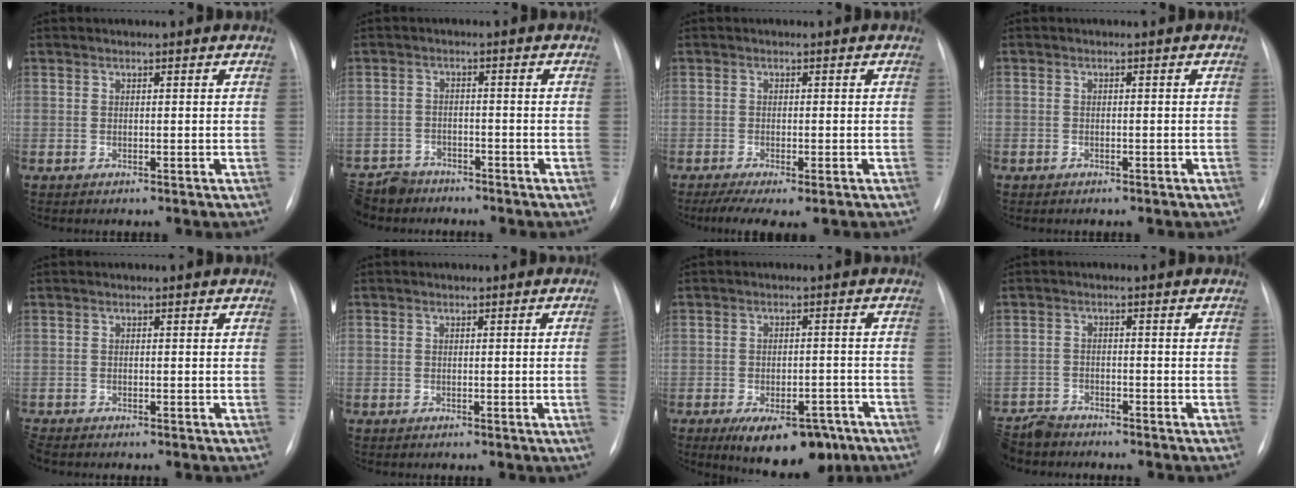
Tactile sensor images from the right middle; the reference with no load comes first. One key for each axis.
{"total": 7.2, "fx": -6.5, "fy": 3.2, "fz": 0.6, "tx": -0.017, "ty": -0.005, "tz": -0.114}
{"total": 6.6, "fx": -4.3, "fy": 1.8, "fz": 4.6, "tx": -0.071, "ty": -0.018, "tz": -0.066}
{"total": 0.8, "fx": -0.6, "fy": 0.5, "fz": 0.2, "tx": -0.008, "ty": 0.003, "tz": -0.010}
{"total": 1.7, "fx": -1.6, "fy": 0.4, "fz": 0.4, "tx": -0.009, "ty": -0.006, "tz": -0.026}
{"total": 2.2, "fx": -0.3, "fy": -0.6, "fz": 2.1, "tx": -0.026, "ty": 0.000, "tz": -0.003}
{"total": 11.5, "fx": -7.5, "fy": 5.2, "fz": 7.0, "tx": -0.088, "ty": 0.005, "tz": -0.105}
{"total": 5.5, "fx": -5.2, "fy": 1.6, "fz": 0.4, "tx": -0.005, "ty": -0.015, "tz": -0.098}